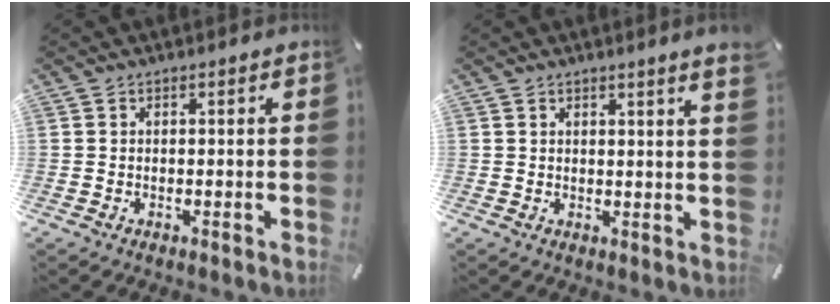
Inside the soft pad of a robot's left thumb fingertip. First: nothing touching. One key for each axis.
{"total": 2.5, "fx": 1.8, "fy": -0.1, "fz": 1.7, "tx": -0.035, "ty": -0.003, "tz": 0.033}